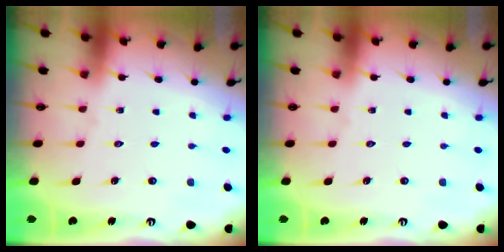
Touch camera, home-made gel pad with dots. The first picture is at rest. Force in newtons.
{"total": 0.0}